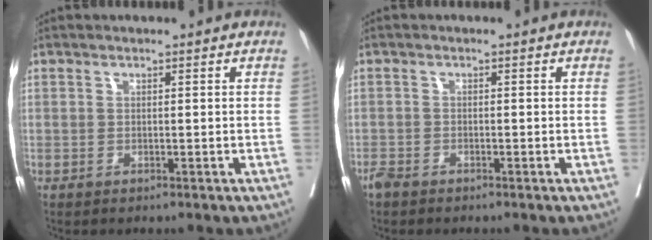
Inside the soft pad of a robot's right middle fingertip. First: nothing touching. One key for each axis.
{"total": 1.6, "fx": -1.4, "fy": 0.3, "fz": 0.6, "tx": -0.019, "ty": -0.004, "tz": -0.029}